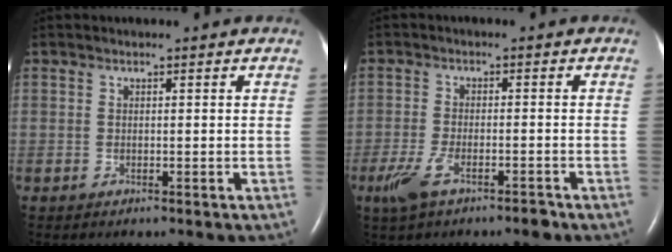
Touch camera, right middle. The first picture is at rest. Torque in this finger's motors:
{"motor_torque": [0.46, -0.28, 0.03, 0.03]}